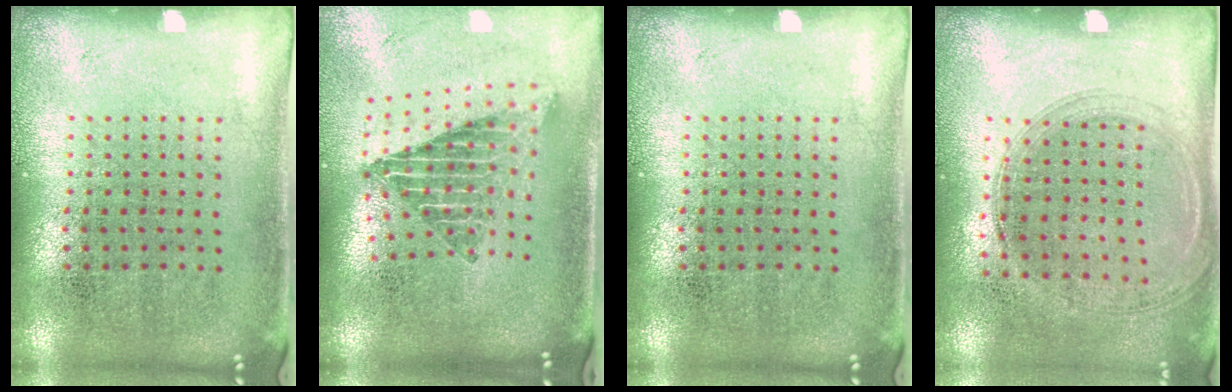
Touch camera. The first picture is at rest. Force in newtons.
{"total": 2.2, "press": 1.6, "slide": 1.6}
{"total": 0.0}
{"total": 1.3, "press": 1.2, "slide": 0.6}